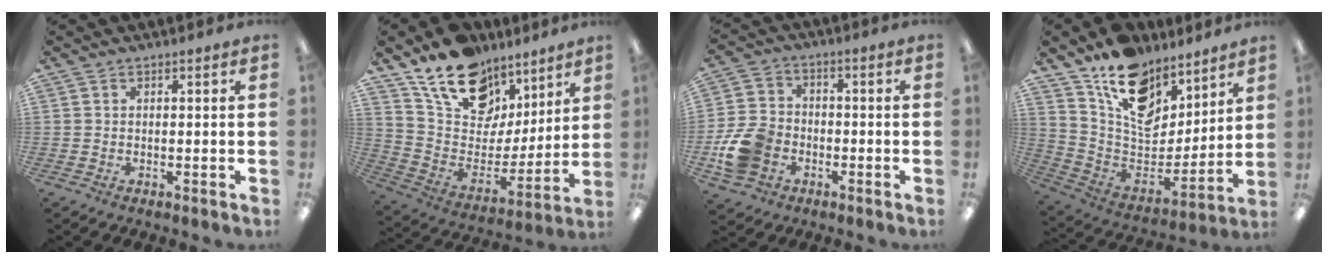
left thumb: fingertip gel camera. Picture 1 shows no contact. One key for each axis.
{"total": 18.5, "fx": 12.8, "fy": 11.2, "fz": 7.3, "tx": -0.135, "ty": -0.080, "tz": 0.236}
{"total": 11.3, "fx": -4.2, "fy": 8.8, "fz": 5.7, "tx": -0.124, "ty": 0.031, "tz": -0.076}
{"total": 16.4, "fx": 10.9, "fy": 9.8, "fz": 7.2, "tx": -0.129, "ty": -0.077, "tz": 0.202}